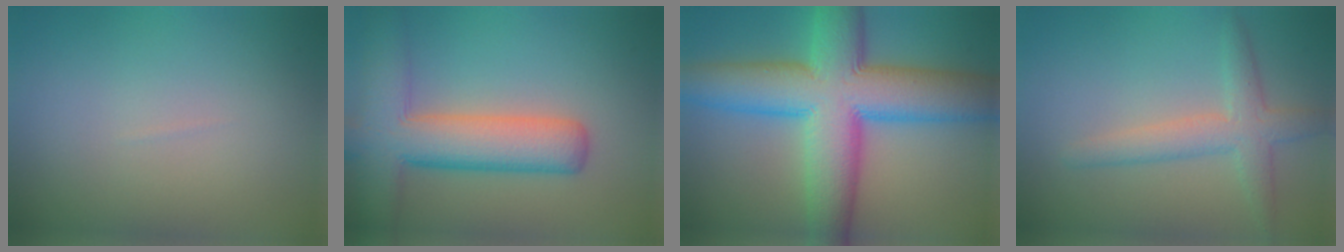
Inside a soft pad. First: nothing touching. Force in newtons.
{"total": 8.8, "press": 8.8, "slide": 0.5}
{"total": 12.9, "press": 12.9, "slide": 0.3}
{"total": 2.8, "press": 2.8, "slide": 0.2}